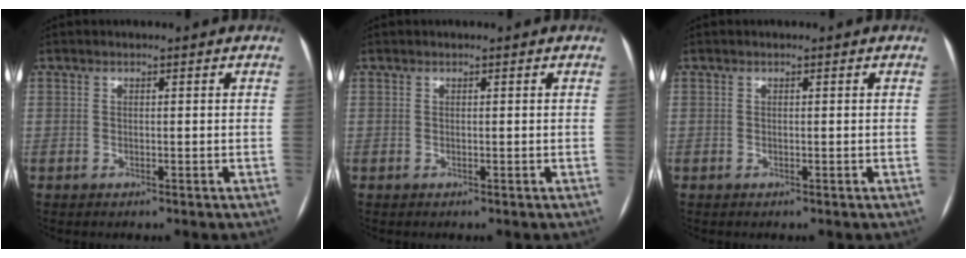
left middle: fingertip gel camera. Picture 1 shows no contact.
{"total": 0.0}
{"total": 0.0}